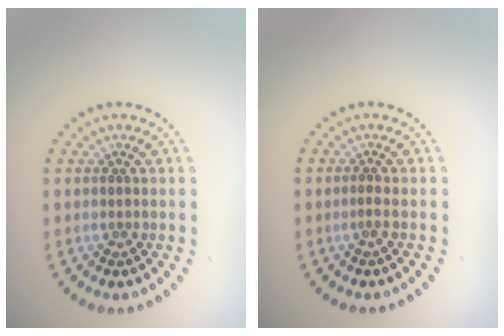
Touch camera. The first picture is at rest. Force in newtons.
{"total": 0.6, "press": 0.3, "slide": 0.5}